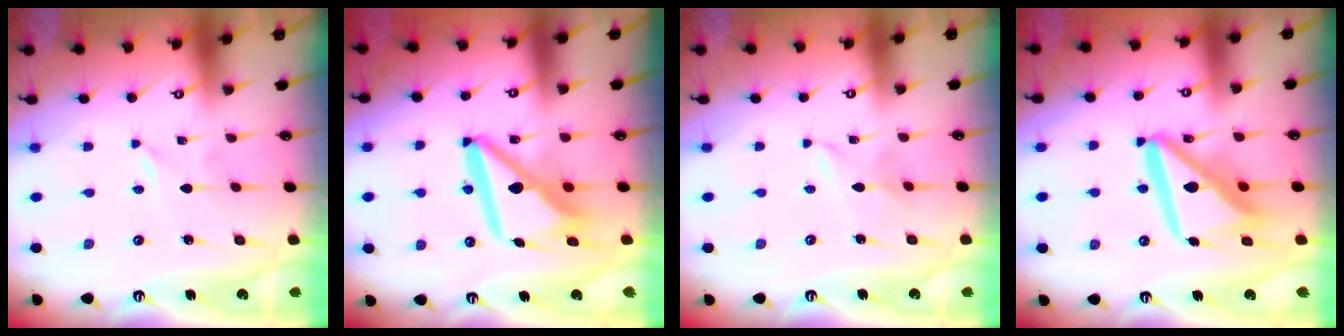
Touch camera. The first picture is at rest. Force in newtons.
{"total": 13.2, "press": 13.2, "slide": 1.5}
{"total": 2.2, "press": 2.2, "slide": 0.3}
{"total": 15.6, "press": 15.5, "slide": 2.1}